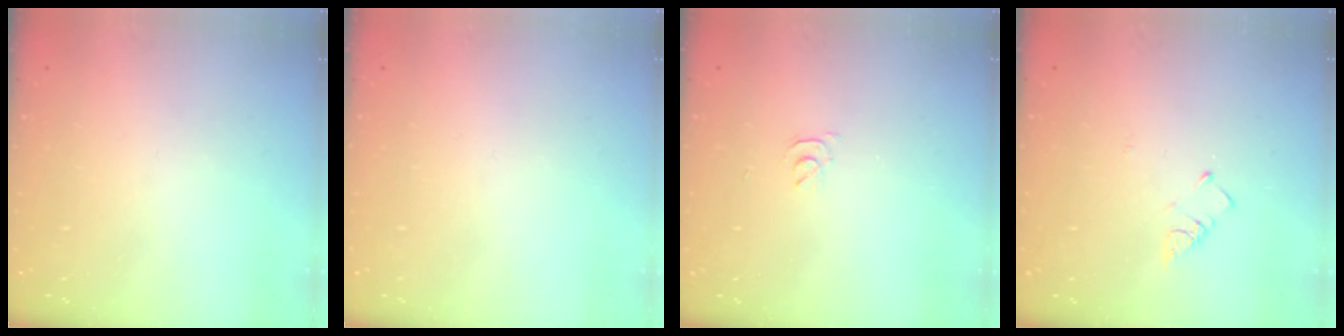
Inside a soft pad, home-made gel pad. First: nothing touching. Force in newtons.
{"total": 1.8, "press": 1.8, "slide": 0.1}
{"total": 2.9, "press": 2.9, "slide": 0.5}
{"total": 2.6, "press": 2.6, "slide": 0.5}